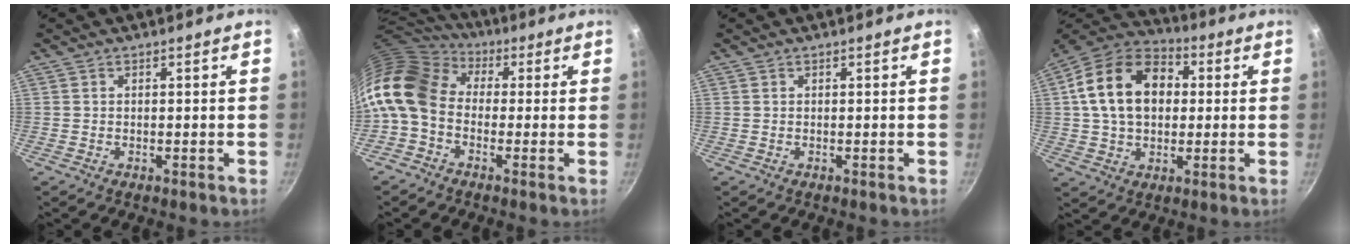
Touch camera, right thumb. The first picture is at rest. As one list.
[{"total": 16.0, "force": [0.3, 11.8, 10.8], "torque": [-0.219, 0.033, -0.018]}, {"total": 0.0}, {"total": 17.9, "force": [2.7, 12.8, 12.2], "torque": [-0.187, 0.028, 0.033]}]